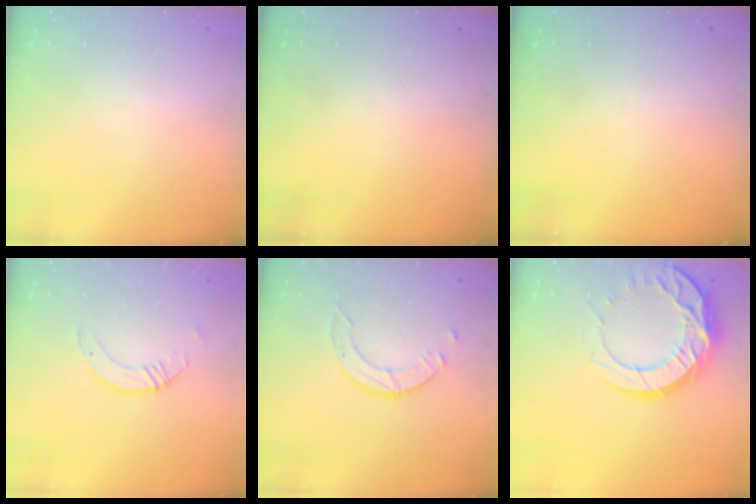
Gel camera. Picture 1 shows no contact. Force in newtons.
{"total": 0.0}
{"total": 0.0}
{"total": 4.7, "press": 4.7, "slide": 0.3}
{"total": 3.6, "press": 3.6, "slide": 0.4}
{"total": 17.2, "press": 17.2, "slide": 1.0}